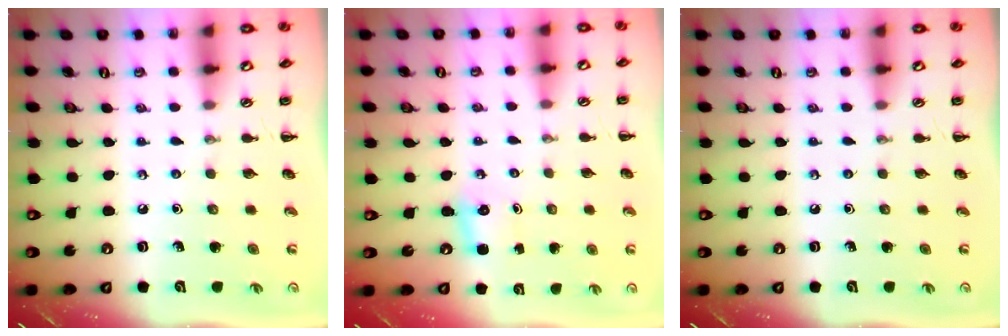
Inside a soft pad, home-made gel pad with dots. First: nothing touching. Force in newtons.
{"total": 2.5, "press": 2.4, "slide": 0.8}
{"total": 0.0}